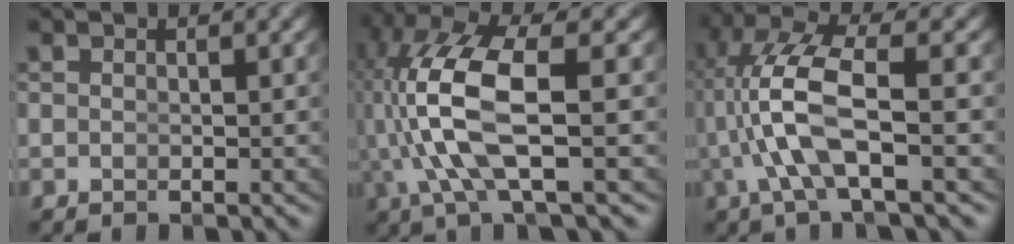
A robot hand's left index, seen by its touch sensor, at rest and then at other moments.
{"total": 8.1, "force": [0.8, 2.9, 7.5], "torque": [-0.170, -0.015, 0.025]}
{"total": 5.9, "force": [0.2, 1.7, 5.6], "torque": [-0.132, -0.007, 0.008]}